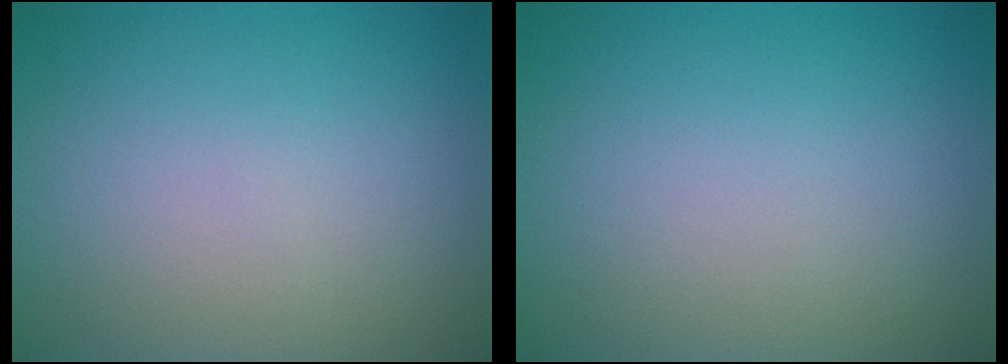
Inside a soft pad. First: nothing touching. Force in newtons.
{"total": 0.0}